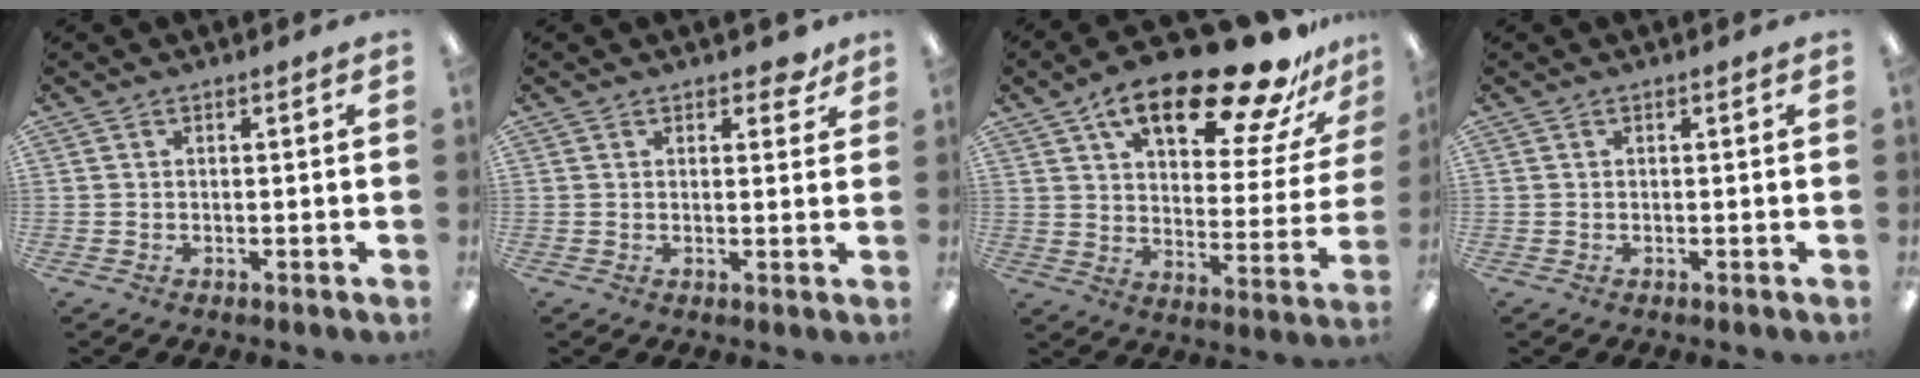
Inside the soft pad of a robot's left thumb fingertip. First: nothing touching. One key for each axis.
{"total": 3.0, "fx": 2.0, "fy": 1.6, "fz": 1.7, "tx": -0.021, "ty": -0.002, "tz": 0.032}
{"total": 24.6, "fx": 16.4, "fy": 8.3, "fz": 16.2, "tx": -0.233, "ty": -0.108, "tz": 0.264}
{"total": 0.0}